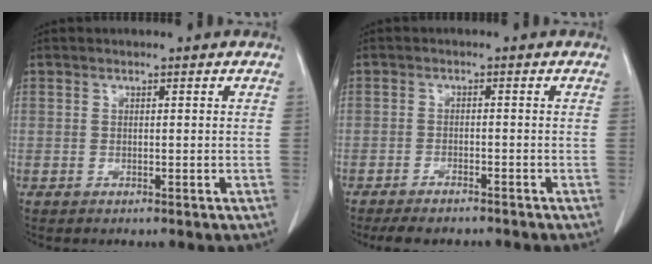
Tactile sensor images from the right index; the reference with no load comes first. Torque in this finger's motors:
{"motor_torque": [0.03, -0.04, 0.21, 0.04]}